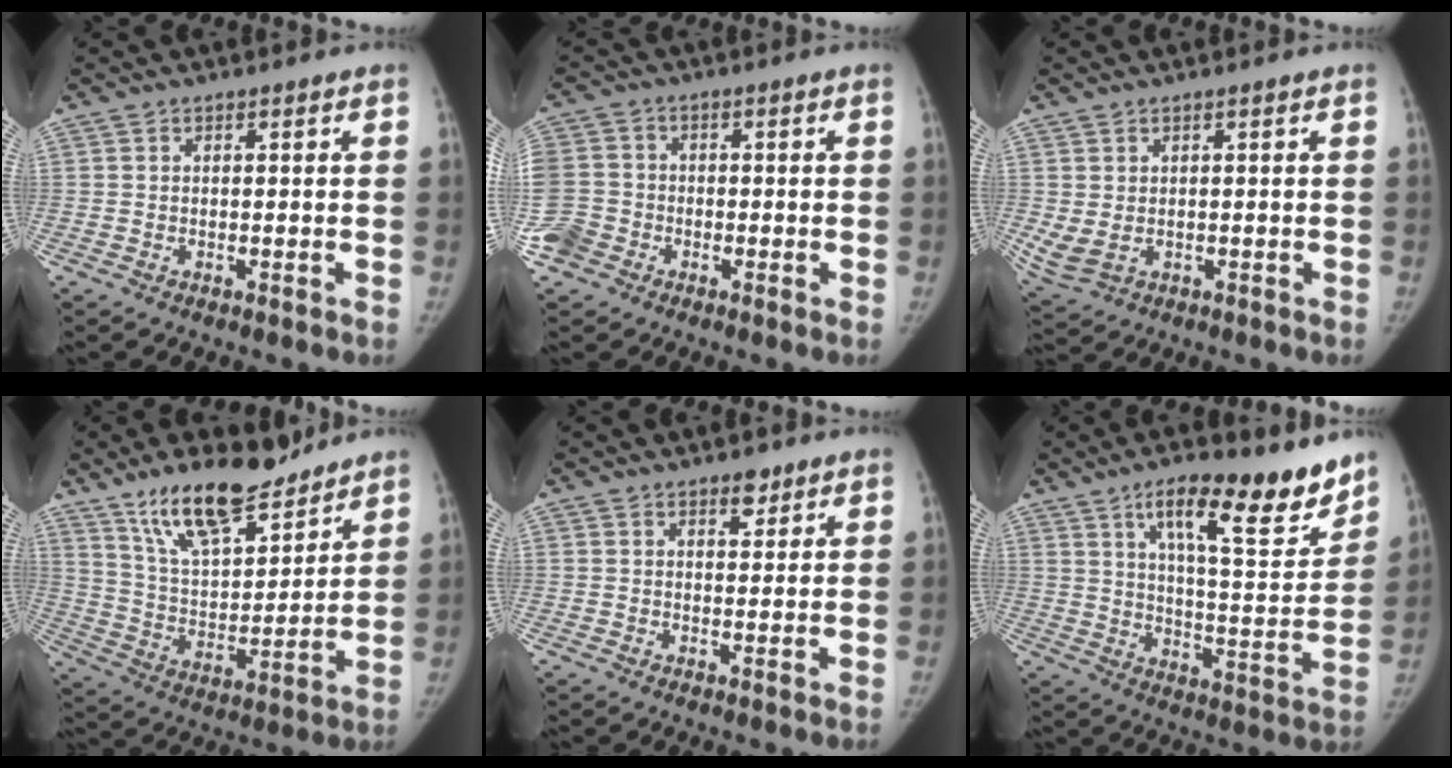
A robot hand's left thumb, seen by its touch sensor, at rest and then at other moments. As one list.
[{"total": 8.4, "force": [-3.3, 7.1, 3.1], "torque": [-0.071, 0.016, -0.063]}, {"total": 5.0, "force": [0.0, 3.1, 4.0], "torque": [-0.090, -0.003, 0.014]}, {"total": 17.8, "force": [13.1, 6.5, 10.0], "torque": [-0.134, -0.074, 0.237]}, {"total": 3.0, "force": [2.0, 1.5, 1.5], "torque": [-0.007, -0.012, 0.031]}, {"total": 19.3, "force": [12.5, 5.4, 13.6], "torque": [-0.162, -0.072, 0.195]}]